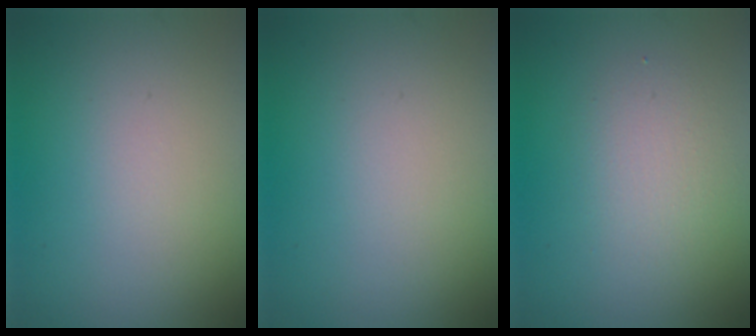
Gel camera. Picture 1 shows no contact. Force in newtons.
{"total": 0.0}
{"total": 2.3, "press": 2.3, "slide": 0.2}